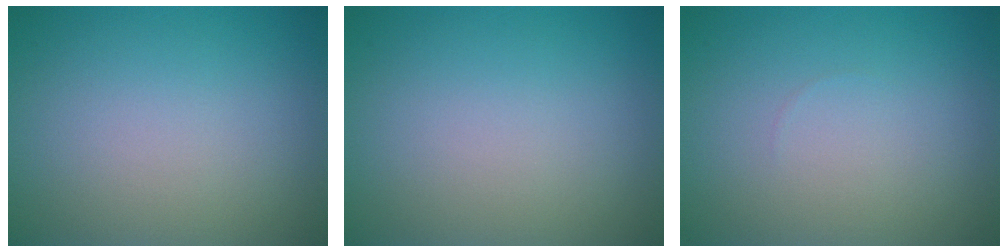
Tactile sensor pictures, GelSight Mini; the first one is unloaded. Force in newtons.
{"total": 0.0}
{"total": 0.0}